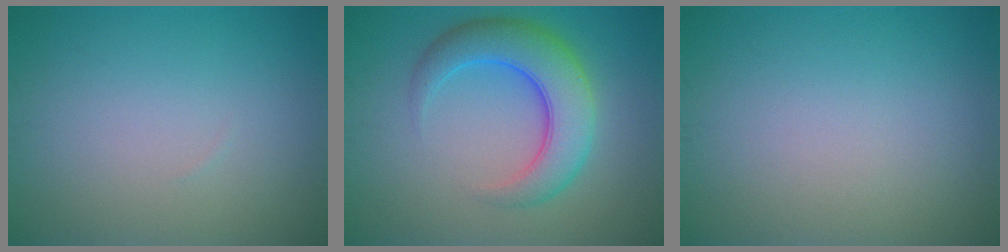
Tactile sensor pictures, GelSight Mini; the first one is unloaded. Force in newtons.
{"total": 6.6, "press": 6.6, "slide": 0.2}
{"total": 0.0}